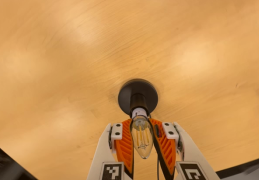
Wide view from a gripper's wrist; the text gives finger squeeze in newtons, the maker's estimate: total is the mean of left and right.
{"total": 21.8, "left": 20.9, "right": 22.6}